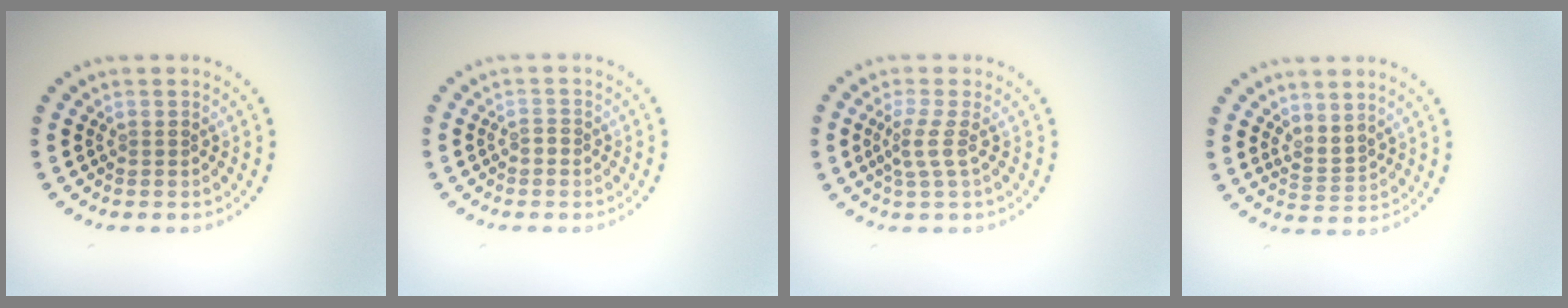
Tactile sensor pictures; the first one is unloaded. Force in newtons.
{"total": 0.7, "press": 0.7, "slide": 0.2}
{"total": 2.1, "press": 1.5, "slide": 1.4}
{"total": 1.9, "press": 1.4, "slide": 1.3}